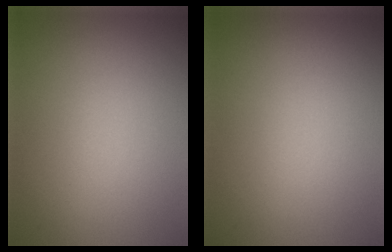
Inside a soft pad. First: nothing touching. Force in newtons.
{"total": 0.0}